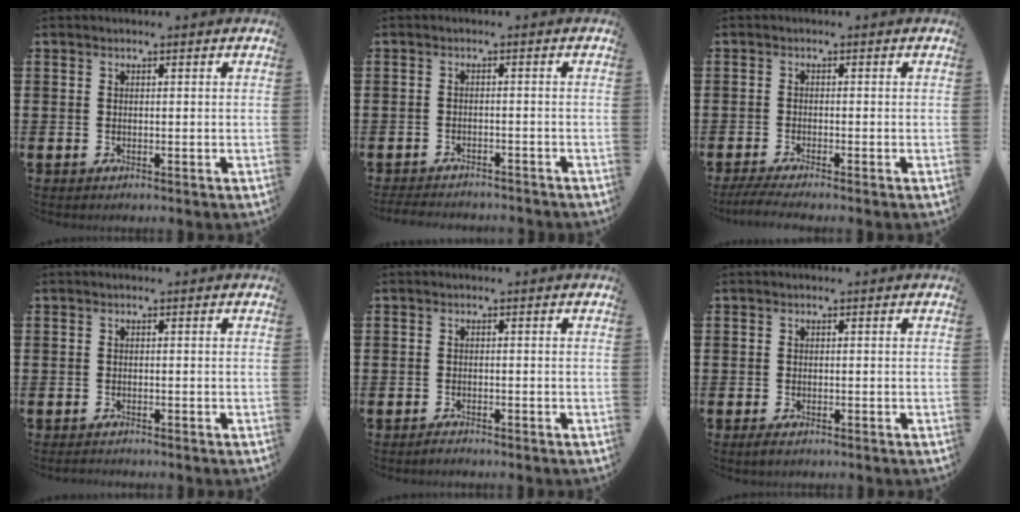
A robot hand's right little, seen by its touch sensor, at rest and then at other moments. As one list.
[{"total": 1.9, "force": [-1.9, 0.0, 0.1], "torque": [-0.006, 0.001, -0.040]}, {"total": 2.0, "force": [-1.5, 0.0, 1.3], "torque": [-0.028, -0.004, -0.029]}, {"total": 0.6, "force": [-0.6, 0.1, 0.1], "torque": [-0.003, -0.002, -0.012]}, {"total": 0.8, "force": [-0.7, 0.1, 0.2], "torque": [-0.006, -0.003, -0.014]}, {"total": 0.9, "force": [-0.3, 0.4, 0.8], "torque": [-0.015, 0.002, -0.007]}]